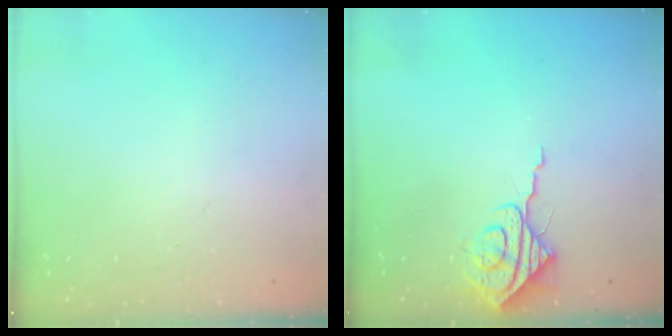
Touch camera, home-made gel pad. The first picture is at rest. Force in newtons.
{"total": 8.0, "press": 7.9, "slide": 0.8}